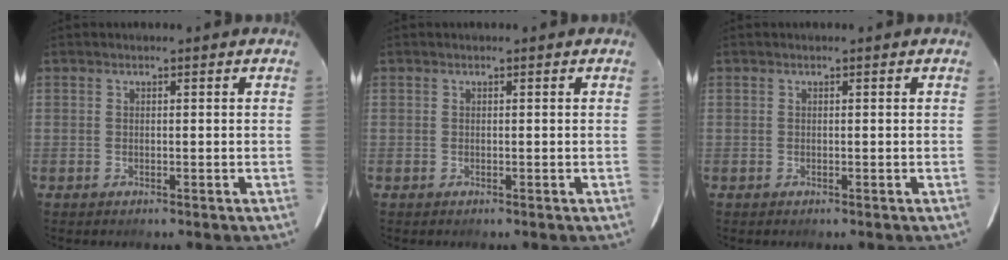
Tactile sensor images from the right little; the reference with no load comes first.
{"total": 0.0}
{"total": 0.0}